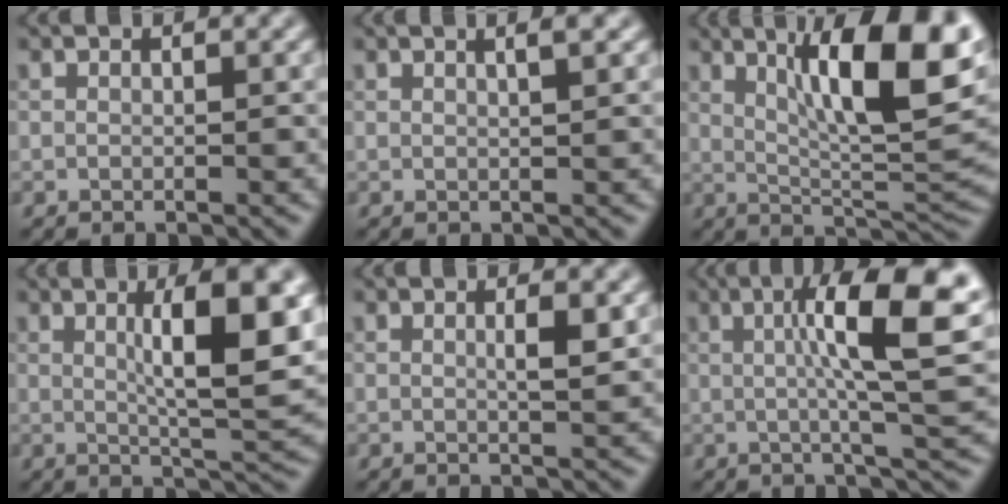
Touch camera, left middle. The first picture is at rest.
{"total": 2.2, "force": [1.2, 0.8, 1.7], "torque": [-0.009, 0.005, -0.004]}
{"total": 11.7, "force": [4.7, 2.6, 10.4], "torque": [-0.149, 0.005, 0.078]}
{"total": 8.7, "force": [1.9, 1.9, 8.3], "torque": [-0.108, 0.000, 0.033]}
{"total": 1.9, "force": [0.4, 0.3, 1.8], "torque": [-0.028, 0.002, 0.004]}
{"total": 11.1, "force": [2.2, 2.4, 10.6], "torque": [-0.146, 0.013, 0.030]}